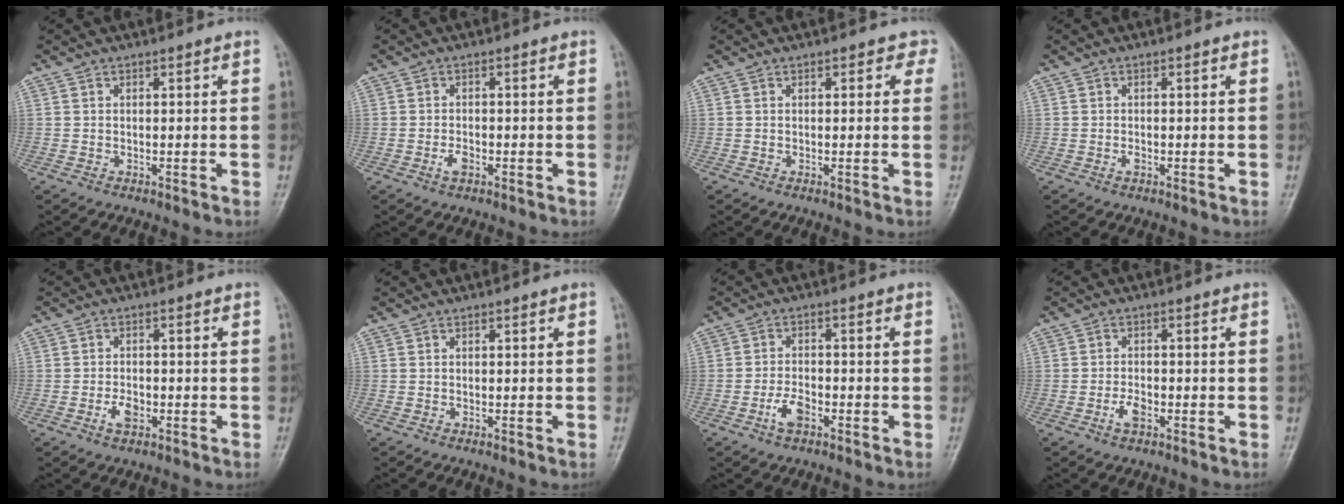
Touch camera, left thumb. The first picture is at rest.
{"total": 2.1, "force": [-1.0, 1.2, 1.5], "torque": [-0.028, 0.004, -0.020]}
{"total": 2.3, "force": [1.1, 1.6, 1.3], "torque": [0.013, 0.002, 0.004]}
{"total": 0.9, "force": [-0.3, 0.5, 0.6], "torque": [-0.011, -0.001, -0.007]}
{"total": 3.3, "force": [-1.3, 2.0, 2.3], "torque": [-0.037, 0.005, -0.024]}
{"total": 0.0}
{"total": 4.1, "force": [-2.1, 2.1, 2.8], "torque": [-0.053, 0.015, -0.041]}
{"total": 3.0, "force": [-1.4, 1.6, 2.2], "torque": [-0.040, 0.007, -0.028]}